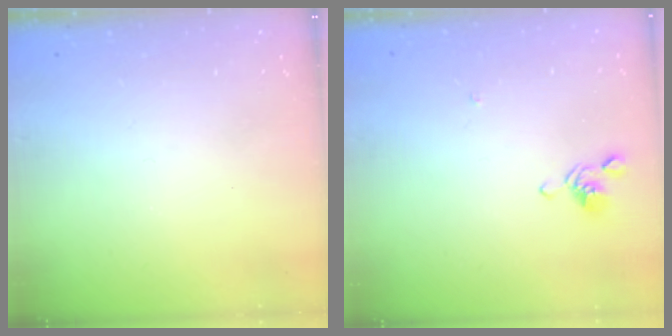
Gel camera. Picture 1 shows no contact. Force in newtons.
{"total": 2.6, "press": 2.6, "slide": 0.6}